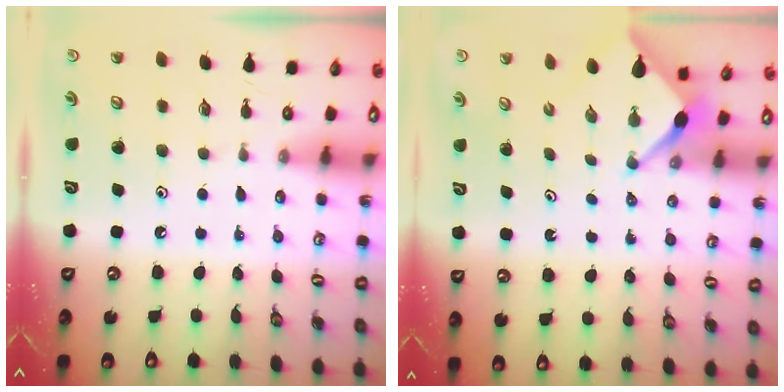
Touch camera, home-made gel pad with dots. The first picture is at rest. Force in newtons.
{"total": 2.6, "press": 2.5, "slide": 0.3}